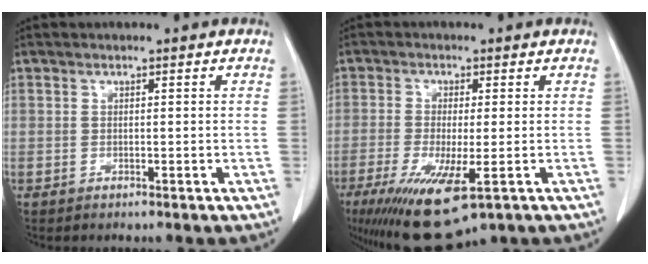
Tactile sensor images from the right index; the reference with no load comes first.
{"total": 11.7, "force": [-5.7, 2.7, 9.9], "torque": [-0.177, -0.034, -0.086]}